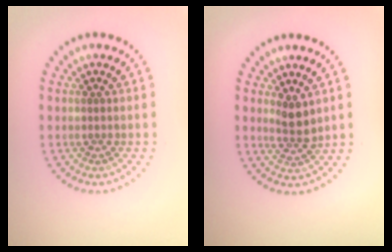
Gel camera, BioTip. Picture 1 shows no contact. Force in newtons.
{"total": 2.2, "press": 1.9, "slide": 1.2}